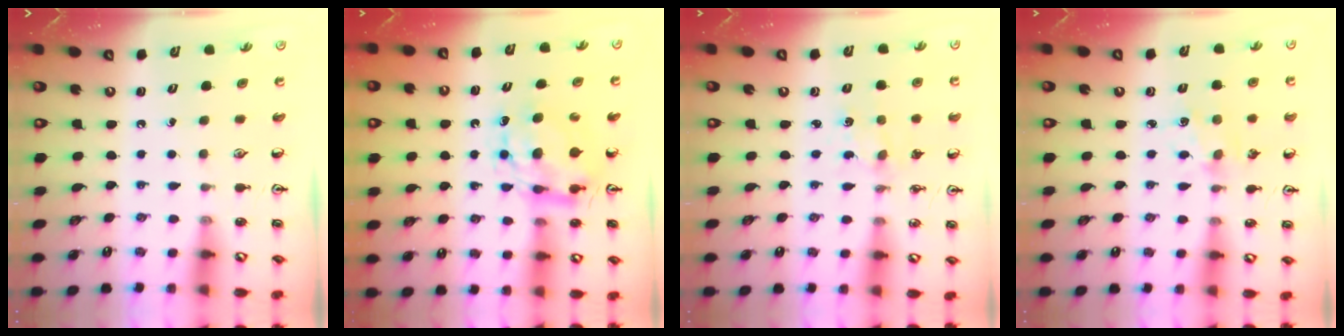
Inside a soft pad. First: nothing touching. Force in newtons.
{"total": 9.1, "press": 9.1, "slide": 0.3}
{"total": 1.2, "press": 1.2, "slide": 0.2}
{"total": 2.7, "press": 2.6, "slide": 0.3}